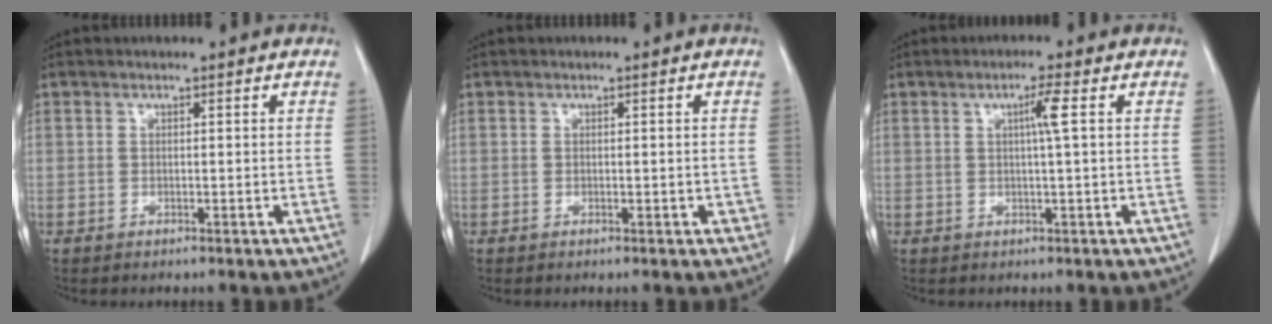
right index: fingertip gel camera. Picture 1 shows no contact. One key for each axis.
{"total": 1.4, "fx": -0.2, "fy": 0.7, "fz": 1.2, "tx": -0.013, "ty": 0.002, "tz": 0.001}
{"total": 2.8, "fx": 0.6, "fy": -0.6, "fz": 2.7, "tx": -0.049, "ty": 0.001, "tz": 0.010}